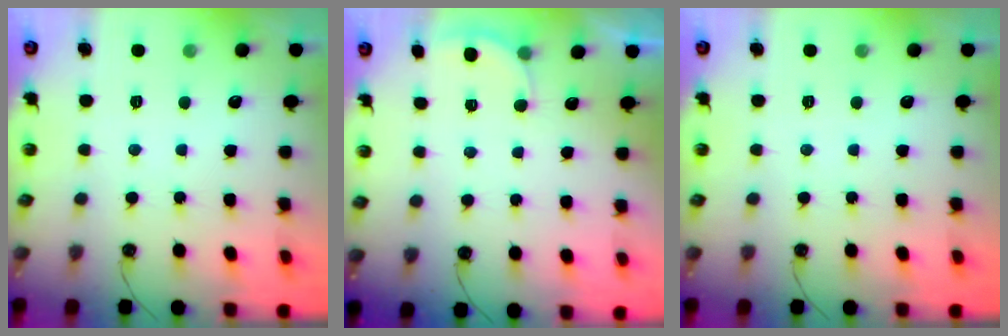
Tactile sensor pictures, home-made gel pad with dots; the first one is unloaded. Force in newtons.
{"total": 2.1, "press": 2.0, "slide": 0.6}
{"total": 0.0}